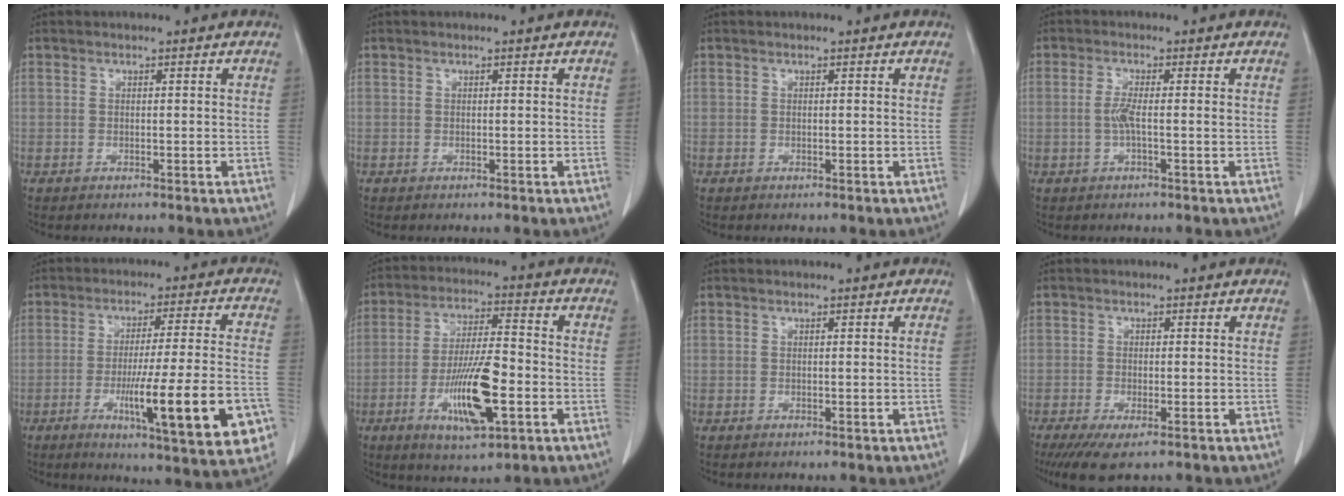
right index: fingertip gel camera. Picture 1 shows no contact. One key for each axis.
{"total": 0.0}
{"total": 0.0}
{"total": 2.5, "fx": -0.3, "fy": 0.1, "fz": 2.5, "tx": -0.054, "ty": 0.000, "tz": -0.006}
{"total": 19.0, "fx": -6.3, "fy": 1.3, "fz": 17.8, "tx": -0.223, "ty": -0.019, "tz": -0.086}
{"total": 12.7, "fx": -4.1, "fy": 2.7, "fz": 11.7, "tx": -0.221, "ty": -0.007, "tz": -0.066}
{"total": 0.0}
{"total": 5.0, "fx": -3.2, "fy": 1.1, "fz": 3.7, "tx": -0.064, "ty": -0.014, "tz": -0.051}